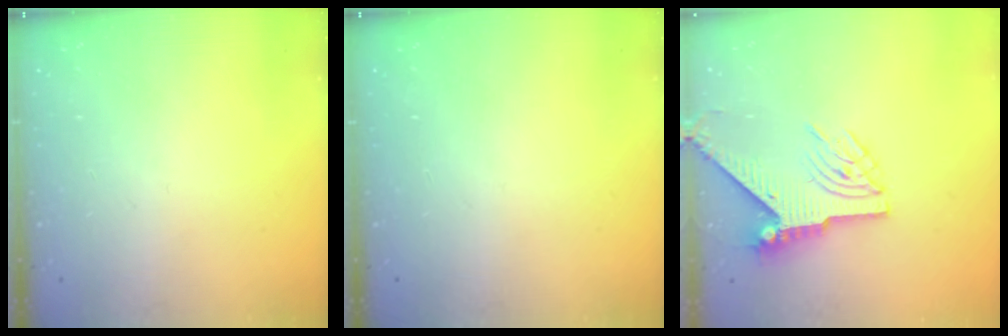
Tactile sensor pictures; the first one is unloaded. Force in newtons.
{"total": 0.0}
{"total": 8.2, "press": 8.2, "slide": 0.9}